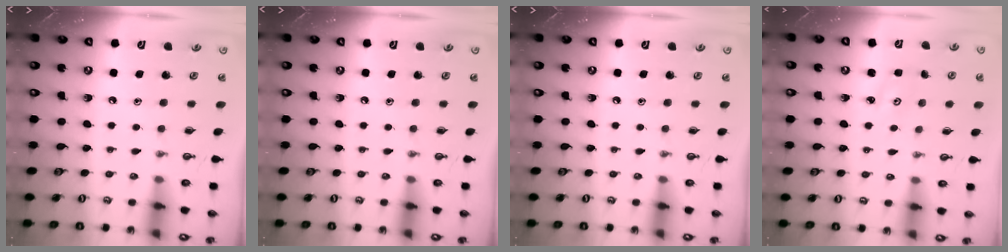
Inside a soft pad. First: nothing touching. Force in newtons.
{"total": 0.0}
{"total": 0.0}
{"total": 2.7, "press": 2.6, "slide": 0.4}